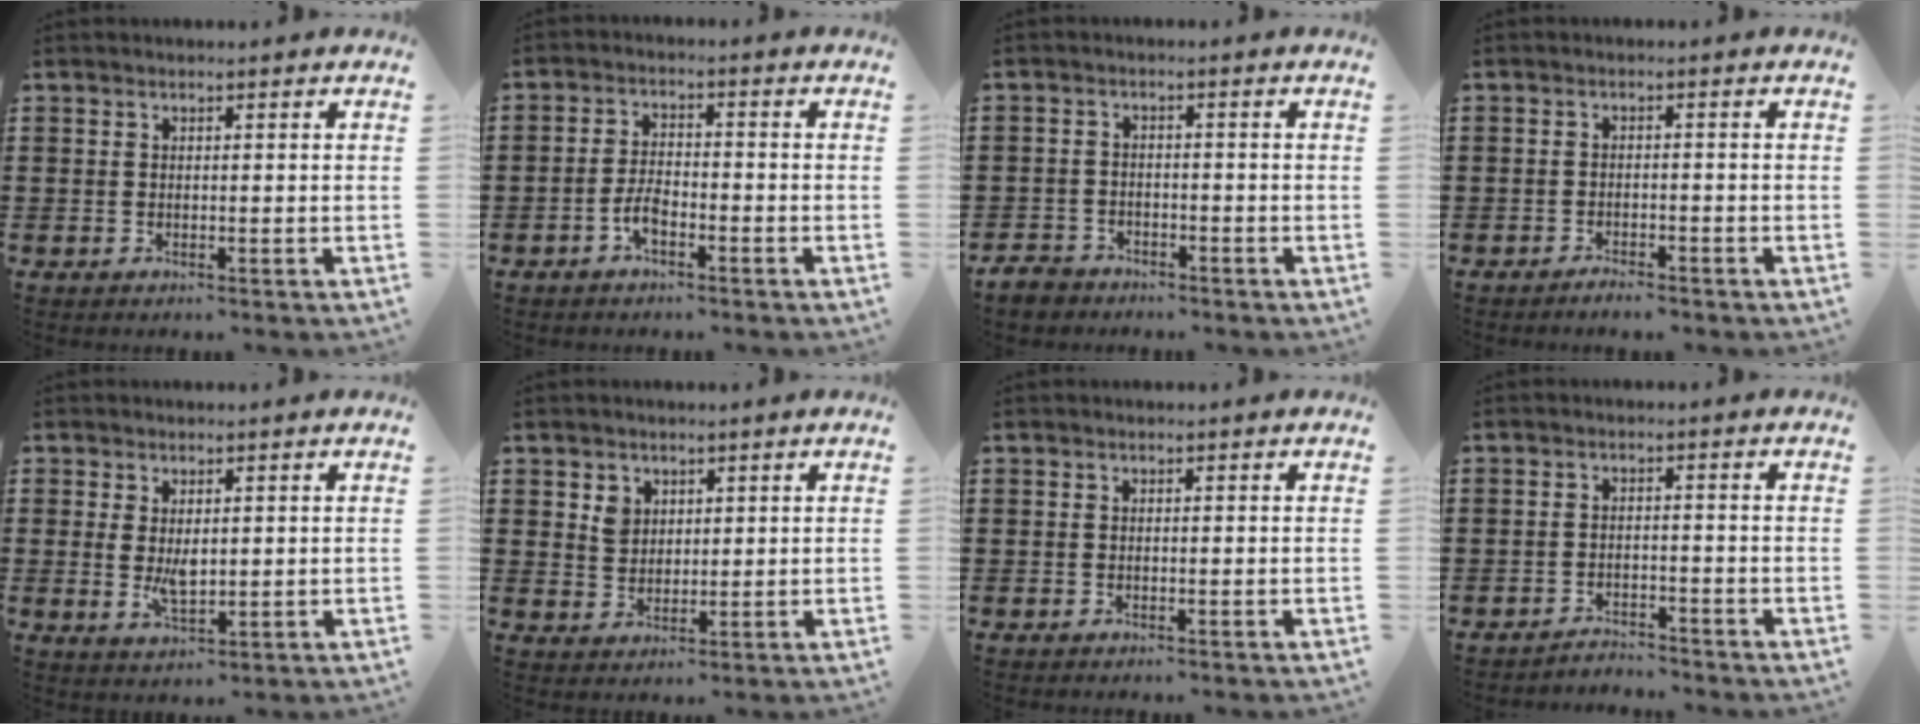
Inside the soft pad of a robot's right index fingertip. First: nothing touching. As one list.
[{"total": 3.6, "force": [-2.1, 1.4, 2.6], "torque": [-0.064, 0.001, -0.045]}, {"total": 2.7, "force": [-2.5, 0.8, 0.1], "torque": [-0.016, -0.001, -0.056]}, {"total": 1.6, "force": [-1.6, 0.0, 0.2], "torque": [-0.008, 0.000, -0.031]}, {"total": 3.5, "force": [0.6, 1.8, 2.9], "torque": [-0.050, 0.002, 0.009]}, {"total": 3.3, "force": [1.8, 2.7, 0.9], "torque": [-0.028, 0.009, 0.034]}, {"total": 0.0}, {"total": 2.4, "force": [-2.4, 0.0, -0.2], "torque": [-0.005, 0.001, -0.052]}]